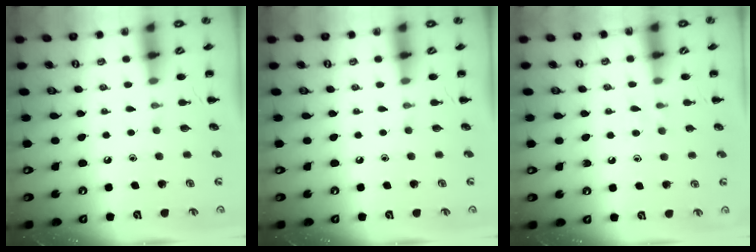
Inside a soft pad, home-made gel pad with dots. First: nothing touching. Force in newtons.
{"total": 0.0}
{"total": 3.5, "press": 3.3, "slide": 1.2}